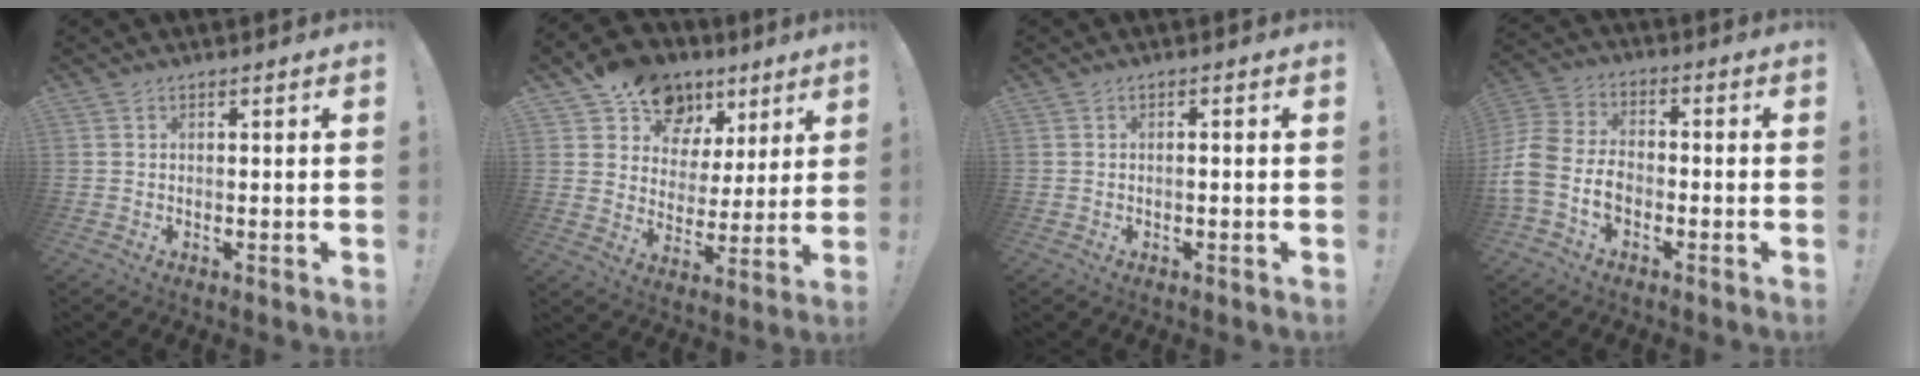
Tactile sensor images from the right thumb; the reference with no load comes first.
{"total": 14.4, "force": [9.5, 9.9, 4.4], "torque": [-0.068, -0.056, 0.176]}
{"total": 1.1, "force": [-0.7, -0.2, 0.9], "torque": [-0.019, 0.002, -0.013]}
{"total": 11.8, "force": [-4.3, 8.2, 7.3], "torque": [-0.152, 0.021, -0.081]}